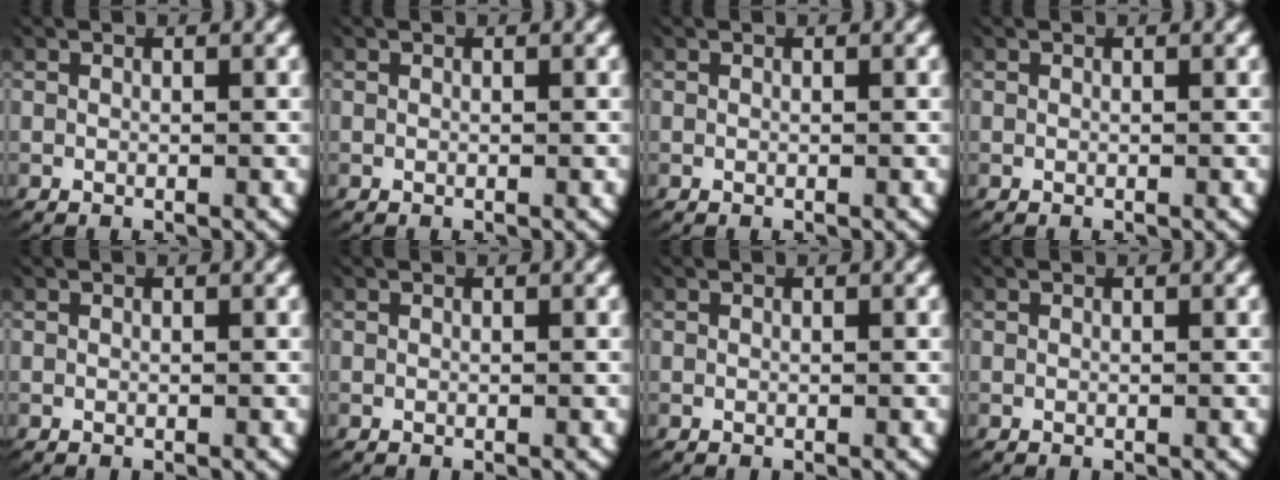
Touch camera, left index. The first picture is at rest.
{"total": 0.0}
{"total": 0.0}
{"total": 0.0}
{"total": 0.0}
{"total": 0.0}
{"total": 0.0}
{"total": 0.0}